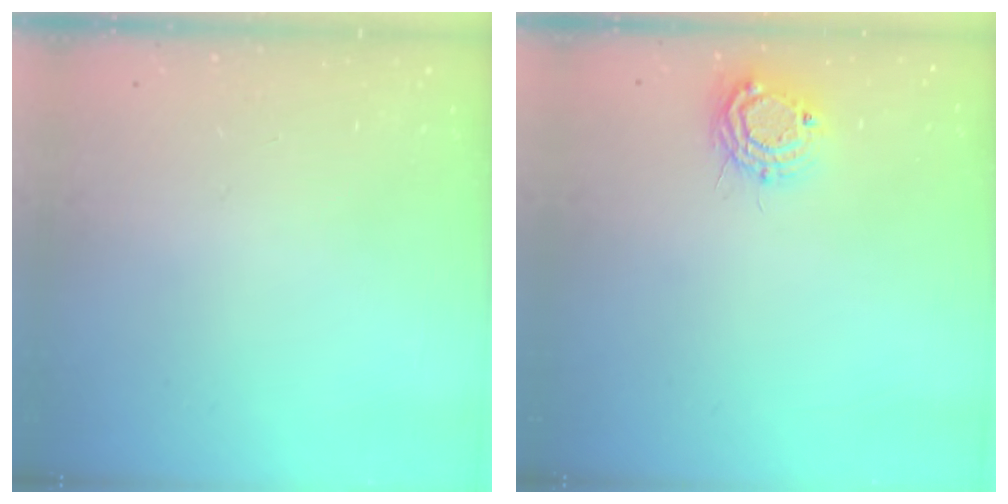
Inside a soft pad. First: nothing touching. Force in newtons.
{"total": 8.8, "press": 8.8, "slide": 0.4}